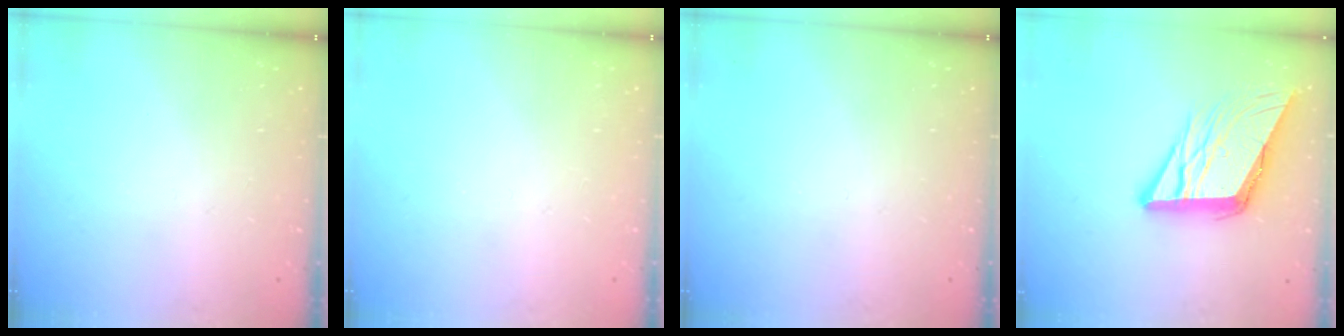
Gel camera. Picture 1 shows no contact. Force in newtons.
{"total": 0.0}
{"total": 0.0}
{"total": 13.7, "press": 13.4, "slide": 2.6}